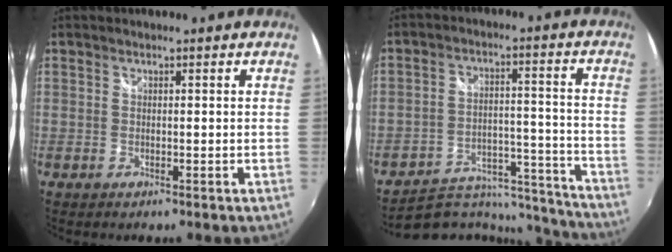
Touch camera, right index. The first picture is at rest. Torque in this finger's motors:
{"motor_torque": [-0.79, -0.81, -0.79, -0.21]}